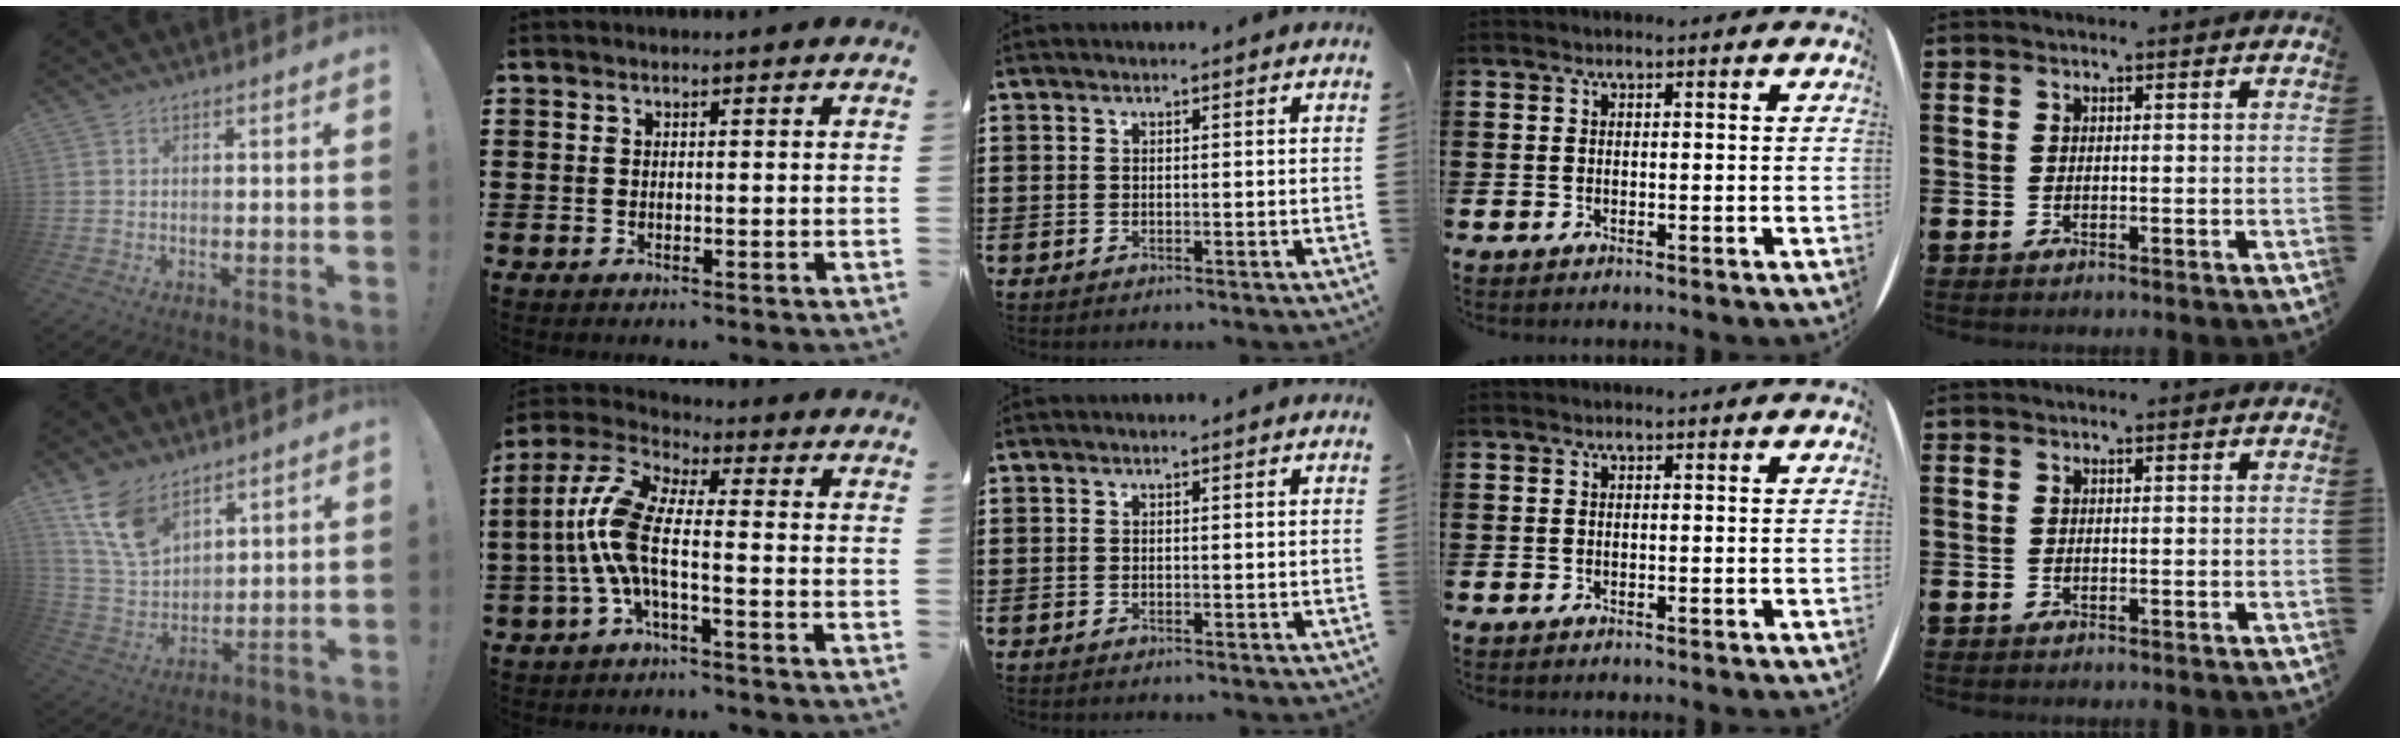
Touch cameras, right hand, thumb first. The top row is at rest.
{"thumb": {"total": 12.7, "force": [8.9, 6.9, 5.9], "torque": [-0.121, -0.047, 0.177]}, "index": {"total": 9.2, "force": [-1.6, 3.1, 8.5], "torque": [-0.208, -0.013, -0.038]}}